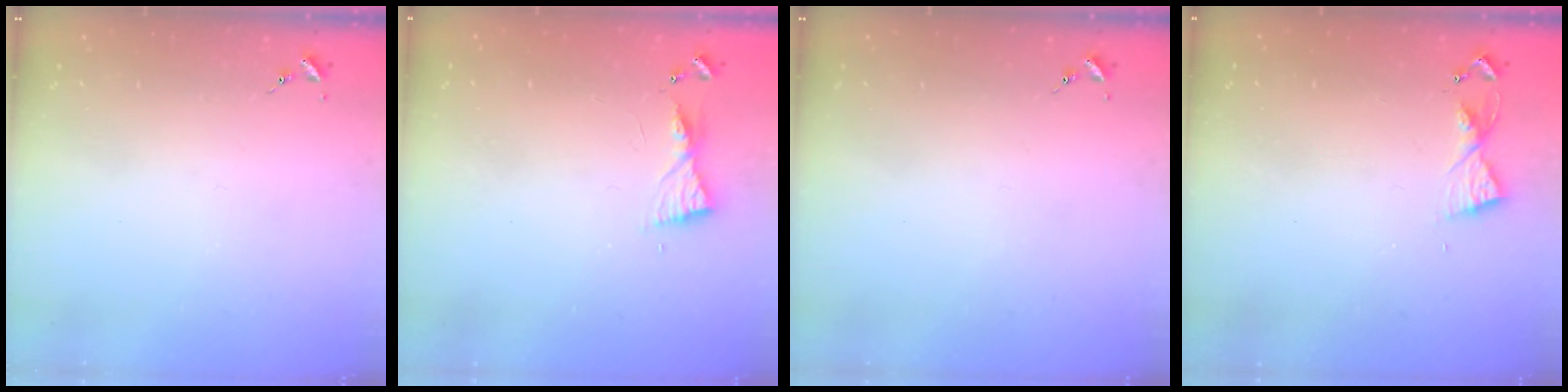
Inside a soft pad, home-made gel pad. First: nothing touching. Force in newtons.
{"total": 5.6, "press": 5.6, "slide": 0.5}
{"total": 0.0}
{"total": 5.5, "press": 5.4, "slide": 0.6}